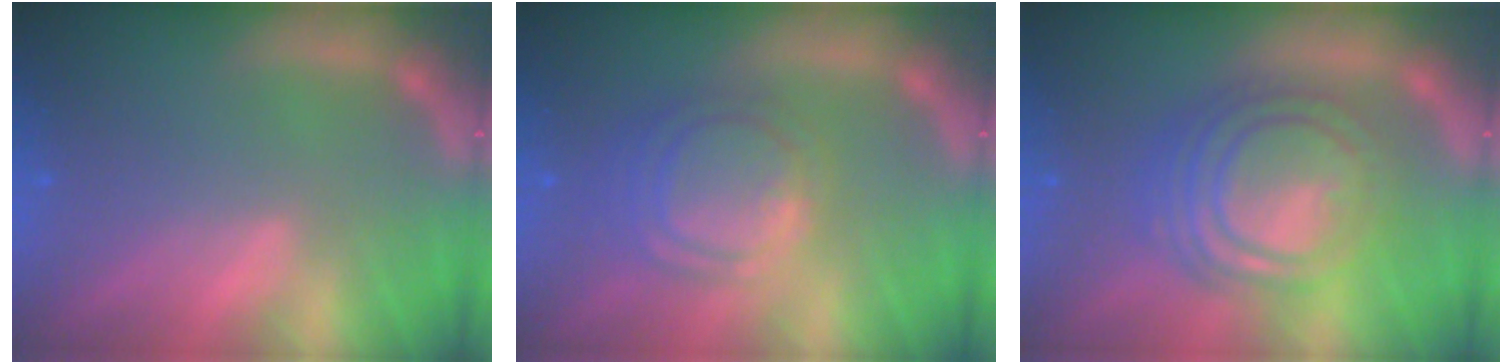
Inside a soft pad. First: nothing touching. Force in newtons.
{"total": 6.5}
{"total": 10.0}